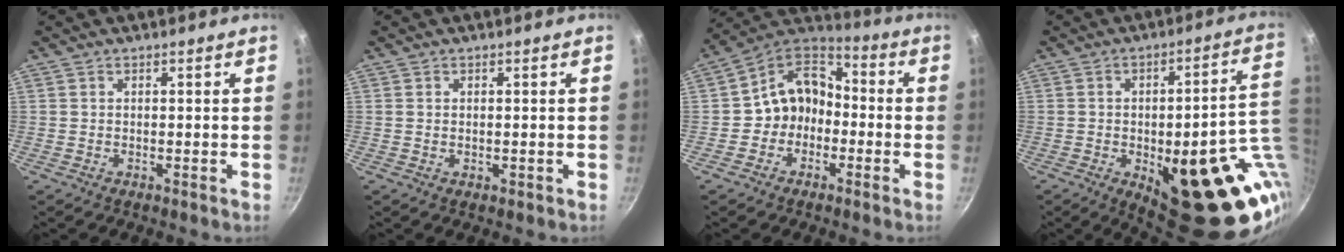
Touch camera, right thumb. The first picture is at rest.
{"total": 0.7, "force": [0.0, 0.4, 0.5], "torque": [-0.006, 0.000, 0.000]}
{"total": 11.2, "force": [-2.4, 9.3, 5.8], "torque": [-0.064, 0.058, -0.059]}
{"total": 27.6, "force": [-6.8, 11.1, 24.3], "torque": [-0.245, 0.003, -0.075]}